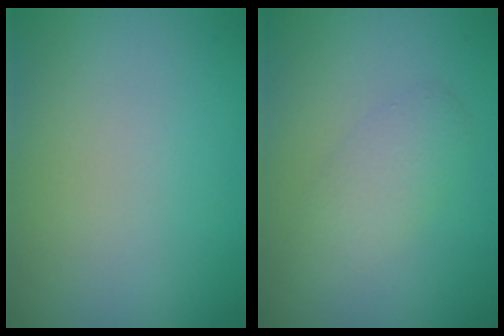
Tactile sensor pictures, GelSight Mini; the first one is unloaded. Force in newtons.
{"total": 2.6, "press": 2.6, "slide": 0.2}